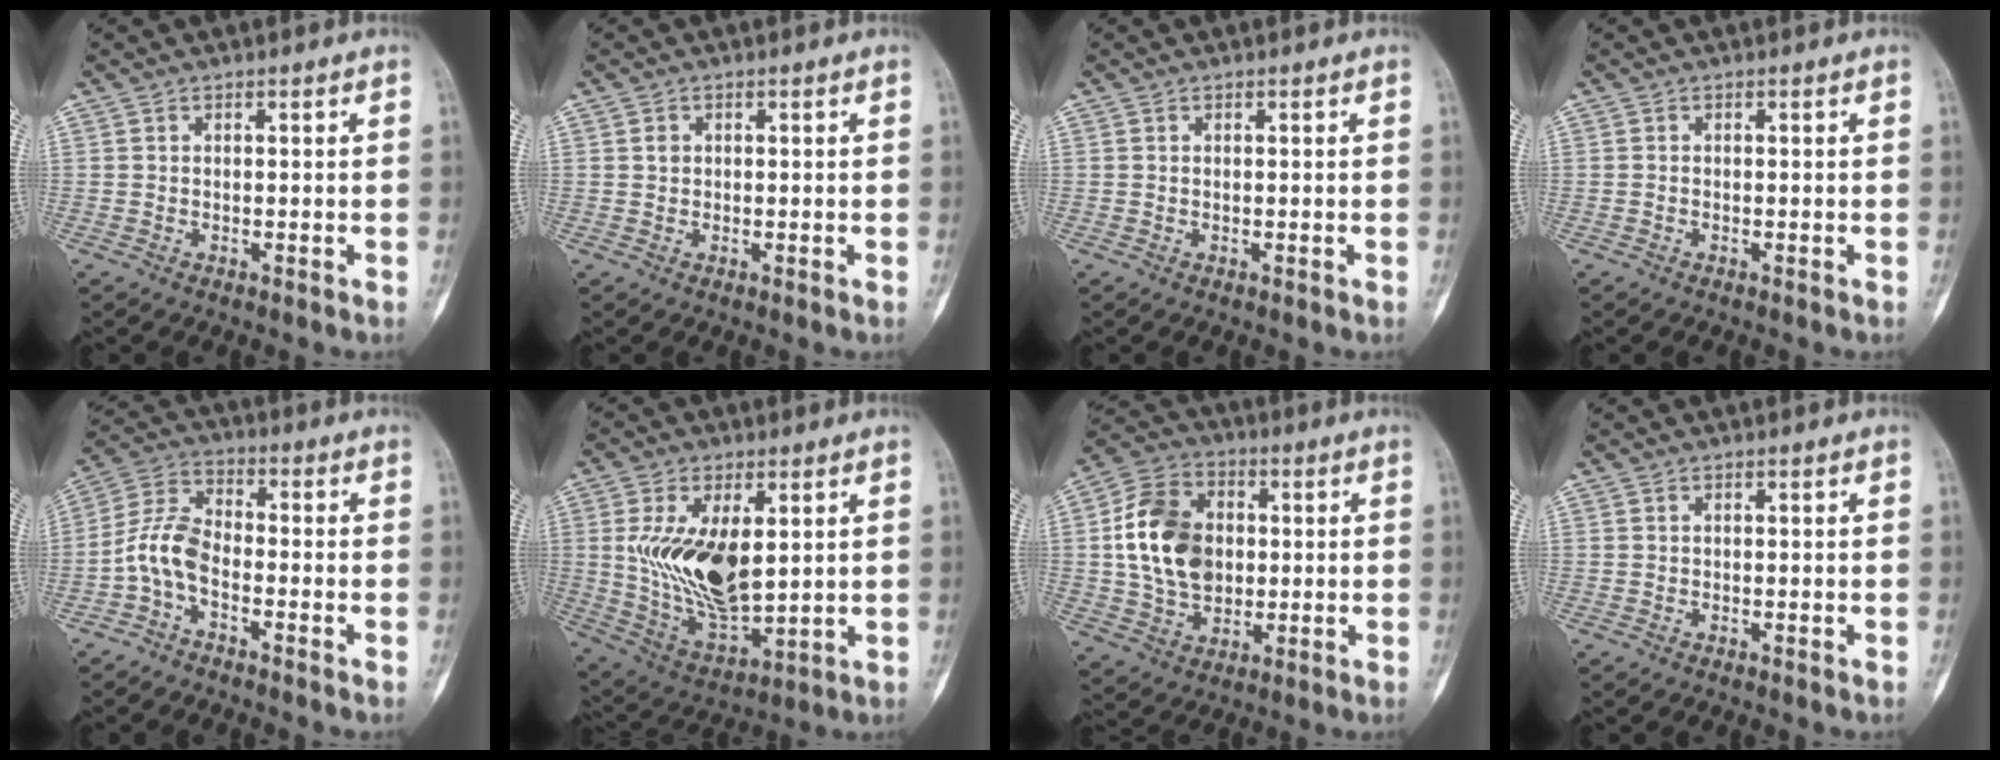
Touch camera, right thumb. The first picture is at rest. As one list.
[{"total": 1.4, "force": [0.4, 1.2, 0.6], "torque": [-0.004, 0.001, 0.007]}, {"total": 0.0}, {"total": 0.0}, {"total": 7.4, "force": [-2.8, 3.9, 5.7], "torque": [-0.116, 0.034, -0.069]}, {"total": 17.0, "force": [2.8, 8.7, 14.3], "torque": [-0.253, -0.021, 0.069]}, {"total": 16.0, "force": [1.2, 11.8, 10.7], "torque": [-0.168, 0.011, 0.022]}, {"total": 0.0}]